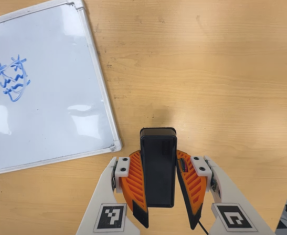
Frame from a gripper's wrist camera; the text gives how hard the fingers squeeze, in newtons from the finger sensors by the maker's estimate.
{"total": 9.3, "left": 7.3, "right": 11.3}